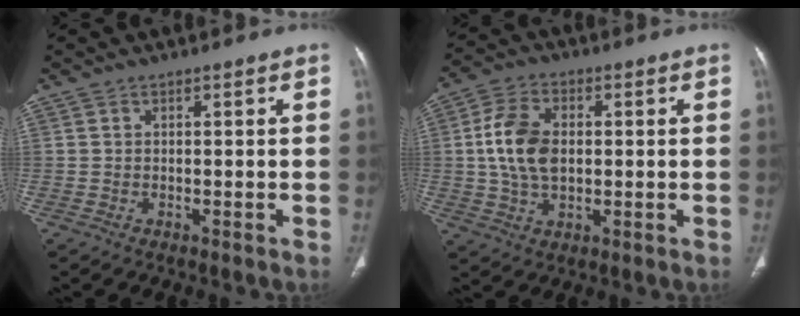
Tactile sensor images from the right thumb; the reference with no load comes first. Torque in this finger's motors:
{"motor_torque": [1.50, 1.47, 1.14, -0.48, 0.11]}